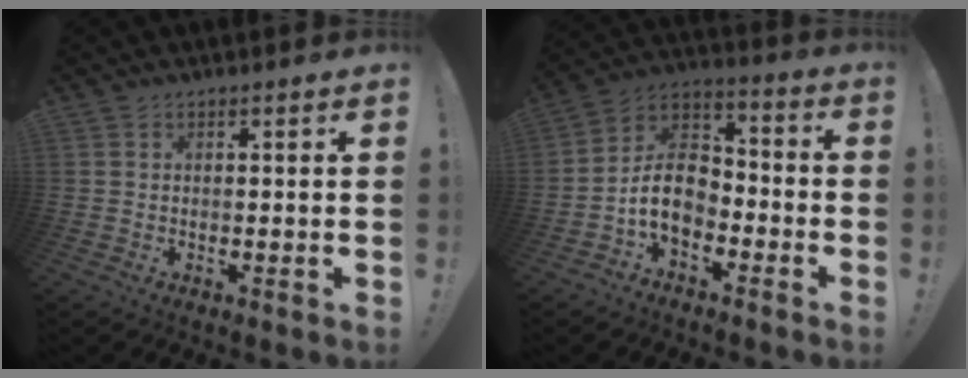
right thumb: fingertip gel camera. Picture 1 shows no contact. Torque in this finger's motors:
{"motor_torque": [1.93, 1.01, 1.10, -1.20, 0.14]}